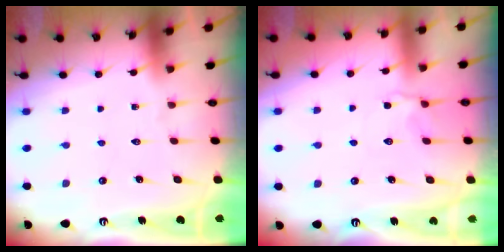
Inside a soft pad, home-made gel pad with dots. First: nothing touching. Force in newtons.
{"total": 2.3, "press": 2.0, "slide": 1.2}